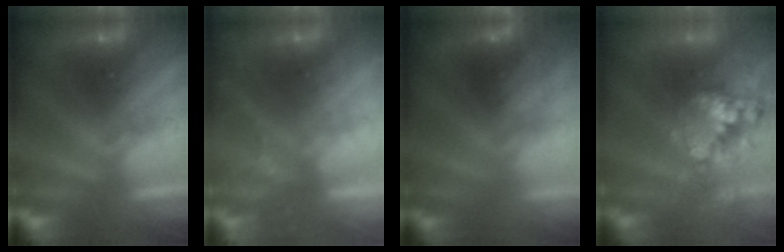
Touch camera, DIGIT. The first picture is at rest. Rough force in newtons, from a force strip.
{"total": 2.2}
{"total": 2.9}
{"total": 5.6}